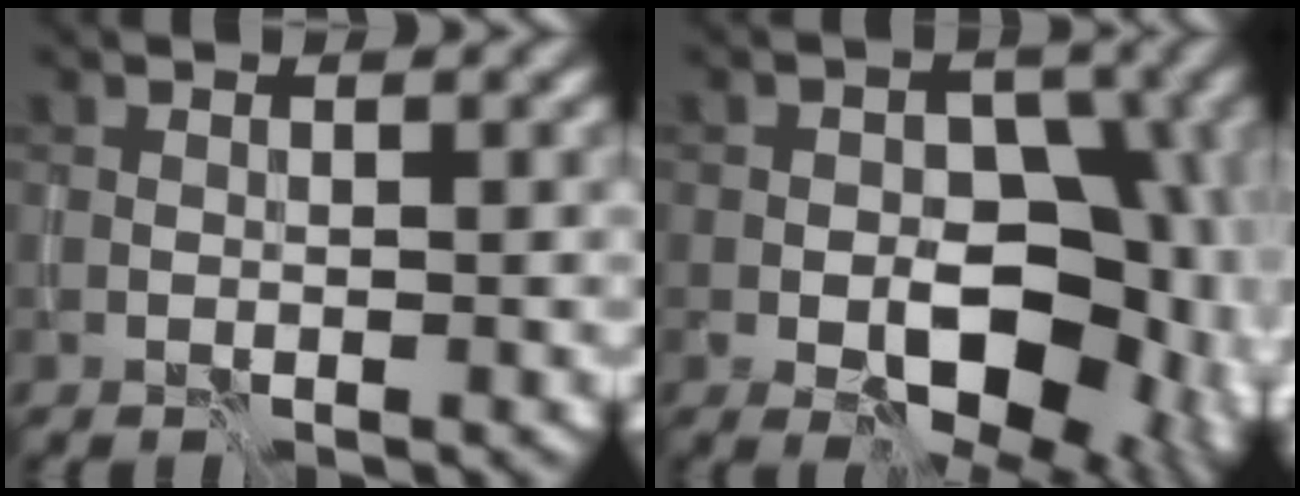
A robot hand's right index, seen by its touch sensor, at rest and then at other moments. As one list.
[{"total": 13.9, "force": [-2.3, 9.2, 10.2], "torque": [-0.108, -0.017, -0.022]}]